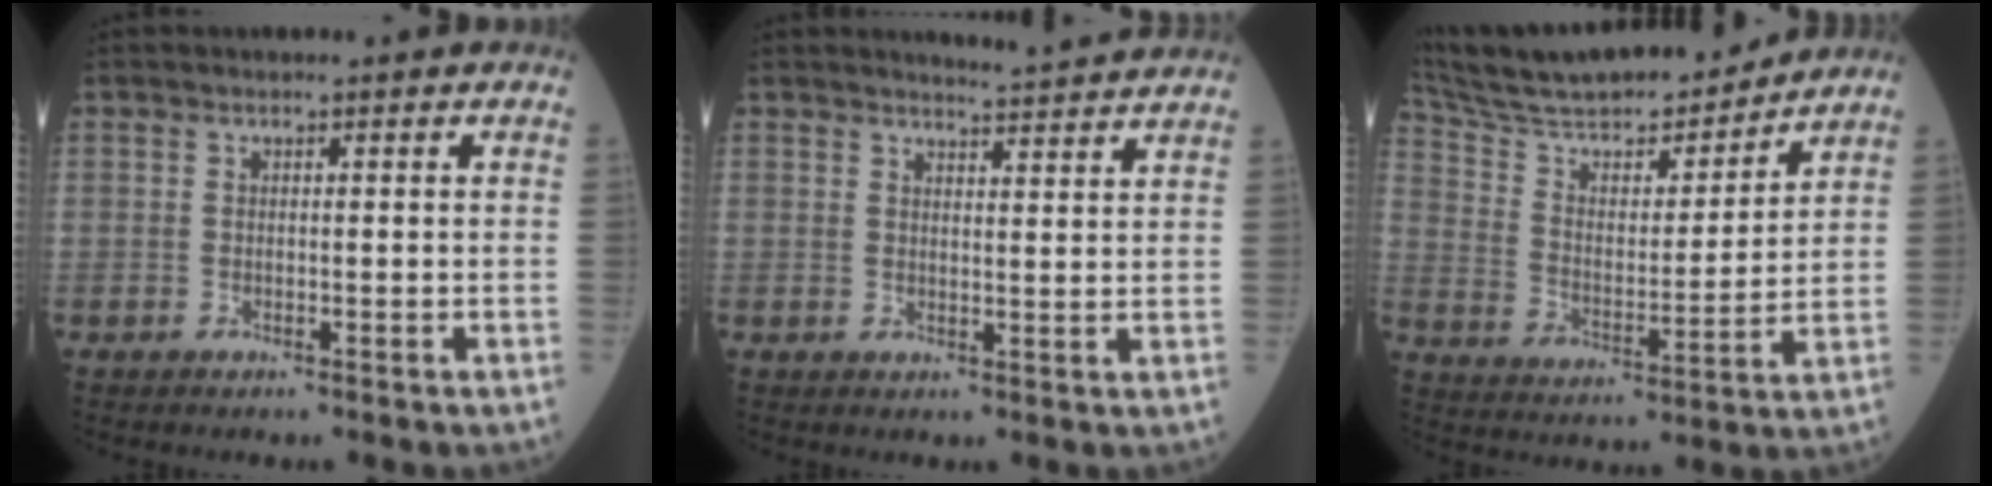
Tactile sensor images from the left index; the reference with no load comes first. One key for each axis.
{"total": 6.0, "fx": 5.8, "fy": -0.8, "fz": 1.1, "tx": -0.028, "ty": 0.001, "tz": 0.069}
{"total": 21.2, "fx": 19.0, "fy": 3.3, "fz": 8.9, "tx": -0.158, "ty": 0.009, "tz": 0.307}